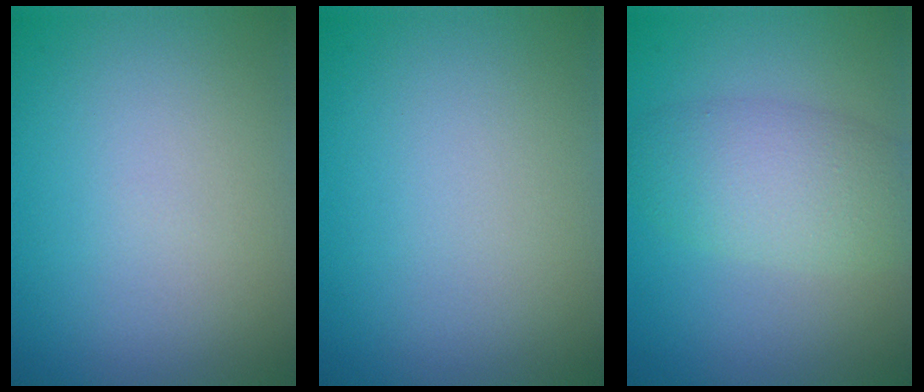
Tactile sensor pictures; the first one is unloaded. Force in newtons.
{"total": 0.0}
{"total": 4.8, "press": 4.8, "slide": 0.1}